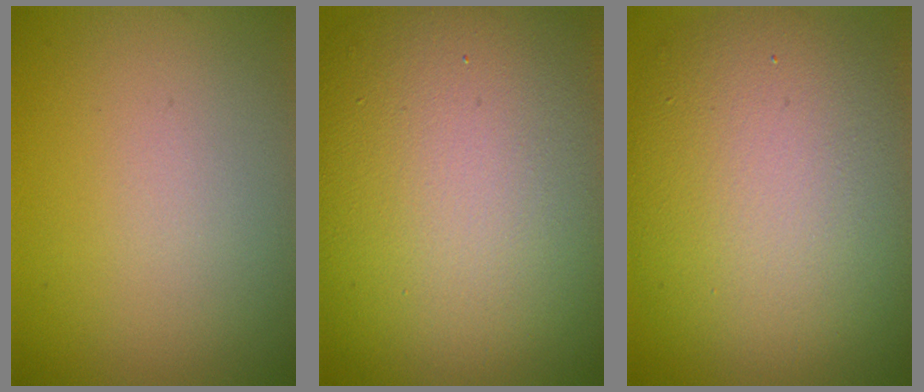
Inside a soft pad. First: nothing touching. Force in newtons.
{"total": 17.4, "press": 17.3, "slide": 1.0}
{"total": 12.4, "press": 12.4, "slide": 0.7}